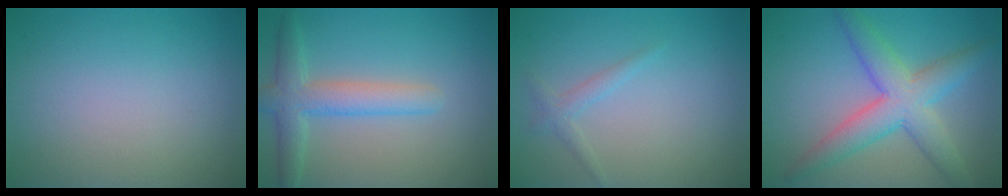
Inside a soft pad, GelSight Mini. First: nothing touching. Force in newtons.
{"total": 3.9, "press": 3.9, "slide": 0.2}
{"total": 1.2, "press": 1.2, "slide": 0.1}
{"total": 6.1, "press": 6.1, "slide": 0.2}